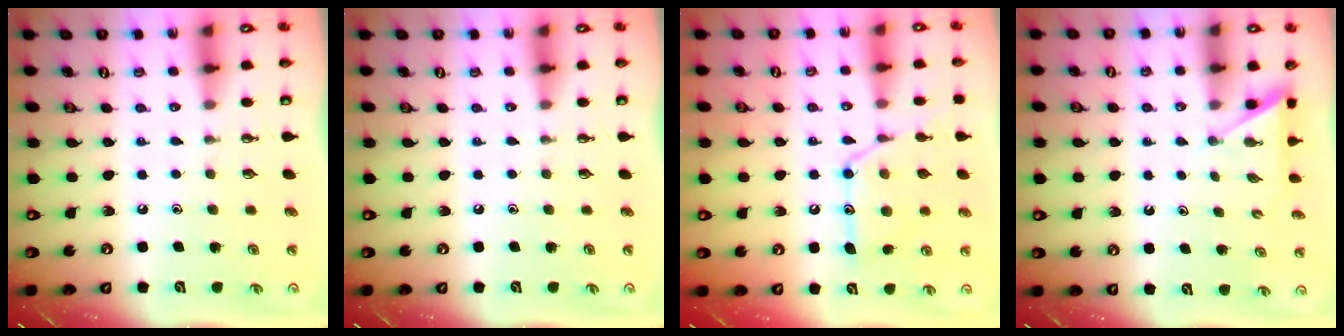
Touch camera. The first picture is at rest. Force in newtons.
{"total": 0.0}
{"total": 16.5, "press": 16.5, "slide": 1.3}
{"total": 2.2, "press": 2.2, "slide": 0.2}